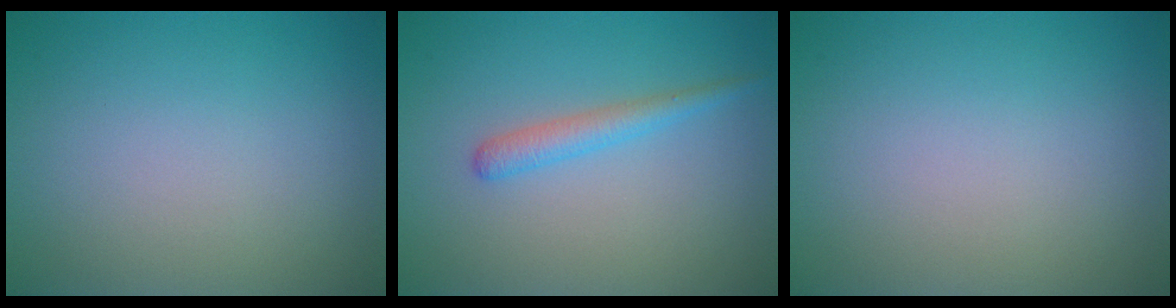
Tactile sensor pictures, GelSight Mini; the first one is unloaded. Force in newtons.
{"total": 1.9, "press": 1.9, "slide": 0.1}
{"total": 0.0}